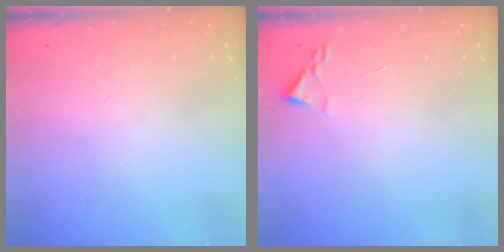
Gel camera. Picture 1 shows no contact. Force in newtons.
{"total": 1.8, "press": 1.7, "slide": 0.2}